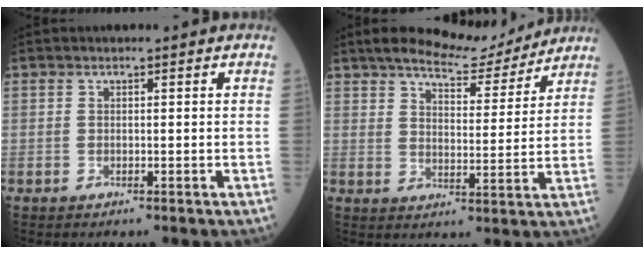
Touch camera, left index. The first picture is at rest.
{"total": 10.7, "force": [10.2, 1.7, 2.7], "torque": [-0.051, -0.010, 0.159]}